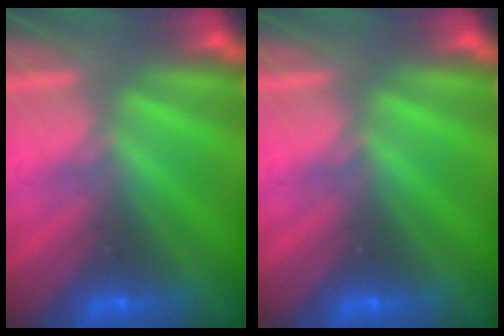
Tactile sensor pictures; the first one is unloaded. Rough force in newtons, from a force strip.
{"total": 0.0}